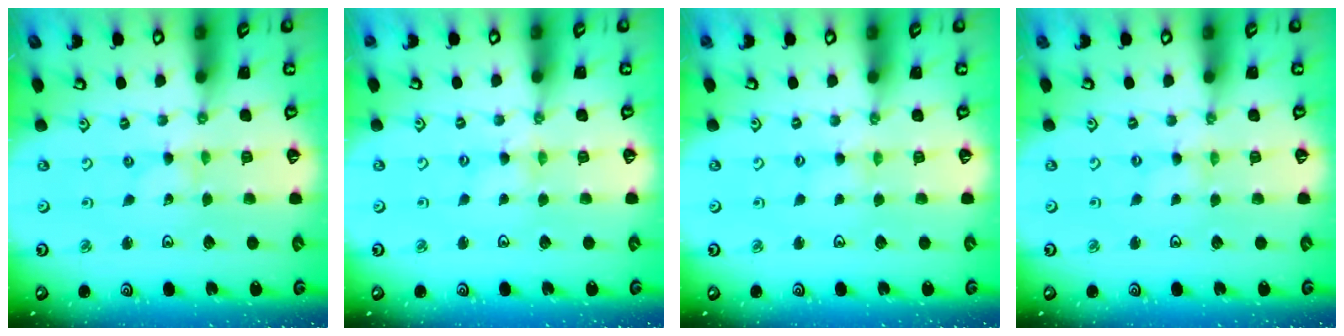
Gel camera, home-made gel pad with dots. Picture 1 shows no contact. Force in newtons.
{"total": 1.3, "press": 1.2, "slide": 0.2}
{"total": 1.7, "press": 1.7, "slide": 0.4}
{"total": 0.0}